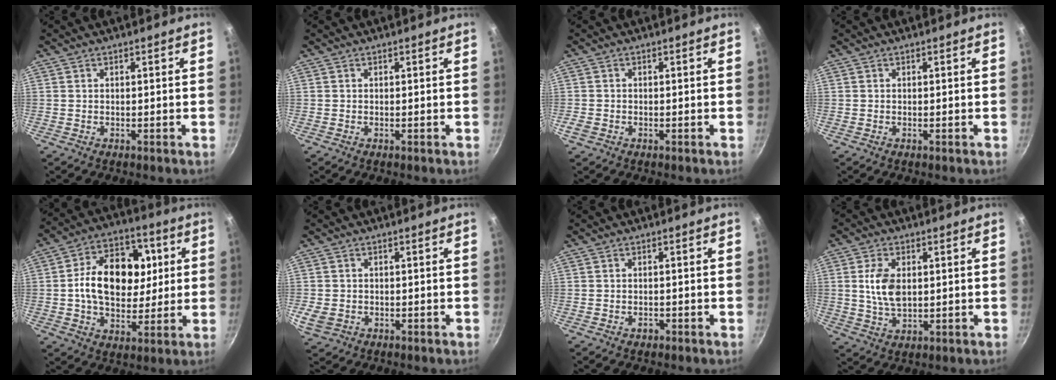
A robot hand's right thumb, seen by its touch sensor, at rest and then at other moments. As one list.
[{"total": 0.0}, {"total": 1.5, "force": [-0.7, 1.2, 0.7], "torque": [-0.016, 0.001, -0.014]}, {"total": 0.0}, {"total": 17.8, "force": [1.9, 12.2, 12.8], "torque": [-0.169, 0.019, 0.028]}, {"total": 3.6, "force": [-1.0, 2.9, 1.9], "torque": [-0.042, 0.001, -0.012]}, {"total": 1.1, "force": [-0.6, 0.7, 0.4], "torque": [-0.005, 0.004, -0.010]}, {"total": 7.5, "force": [1.0, 4.4, 6.0], "torque": [-0.114, -0.006, 0.025]}]